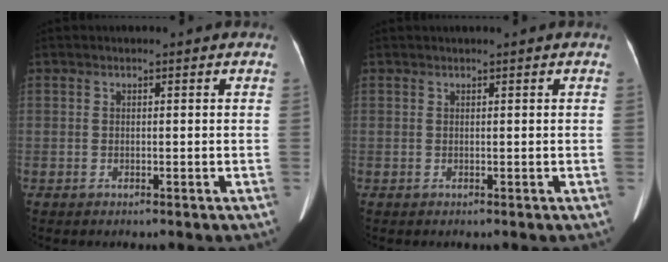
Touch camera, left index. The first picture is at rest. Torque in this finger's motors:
{"motor_torque": [0.89, -1.25, 0.03, 0.05]}